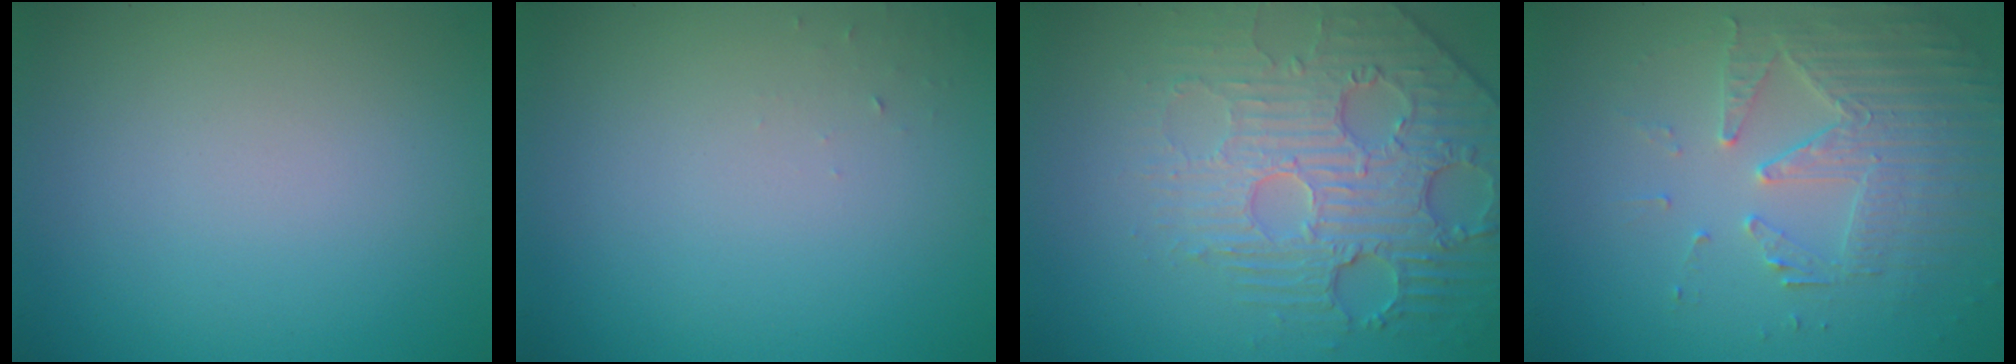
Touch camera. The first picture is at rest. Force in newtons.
{"total": 0.6, "press": 0.6, "slide": 0.1}
{"total": 4.9, "press": 4.5, "slide": 1.8}
{"total": 3.9, "press": 3.6, "slide": 1.6}